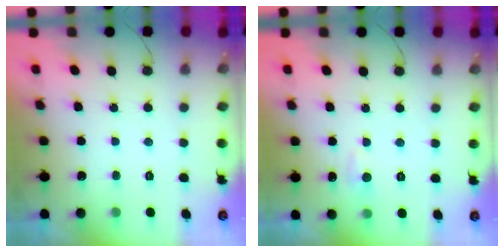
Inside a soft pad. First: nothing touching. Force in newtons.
{"total": 4.1, "press": 4.1, "slide": 0.5}